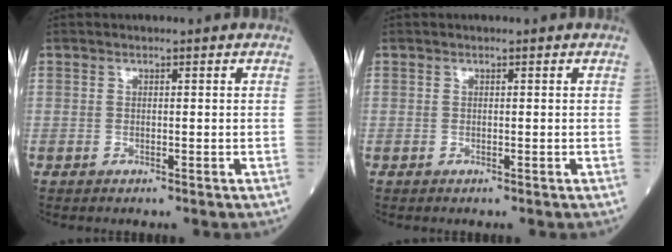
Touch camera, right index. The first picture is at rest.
{"total": 0.0}